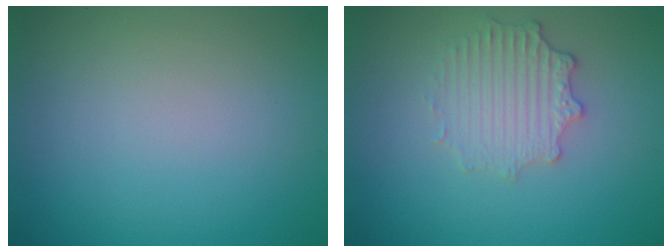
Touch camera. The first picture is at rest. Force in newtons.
{"total": 2.8, "press": 2.5, "slide": 1.4}